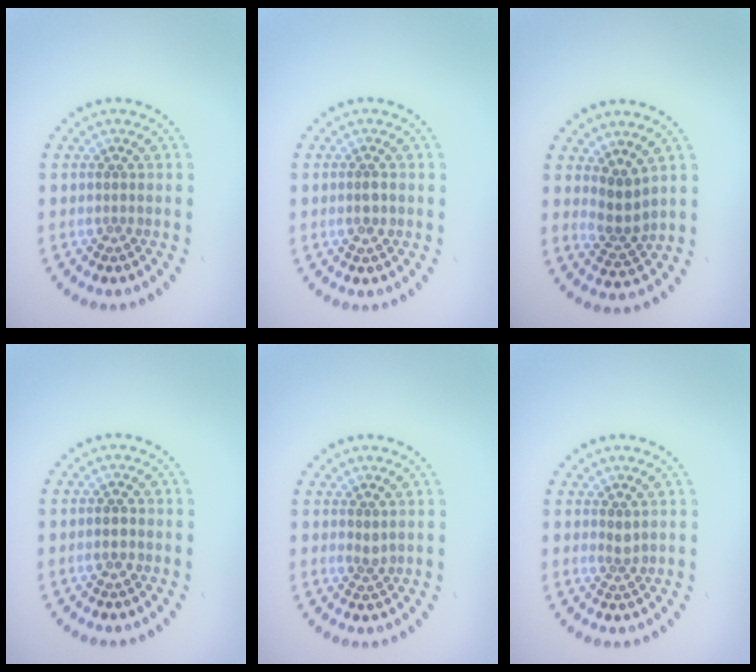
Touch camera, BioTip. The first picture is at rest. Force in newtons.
{"total": 1.3, "press": 1.2, "slide": 0.6}
{"total": 2.5, "press": 2.0, "slide": 1.6}
{"total": 1.2, "press": 1.2, "slide": 0.3}
{"total": 1.0, "press": 0.8, "slide": 0.6}
{"total": 1.1, "press": 0.8, "slide": 0.7}